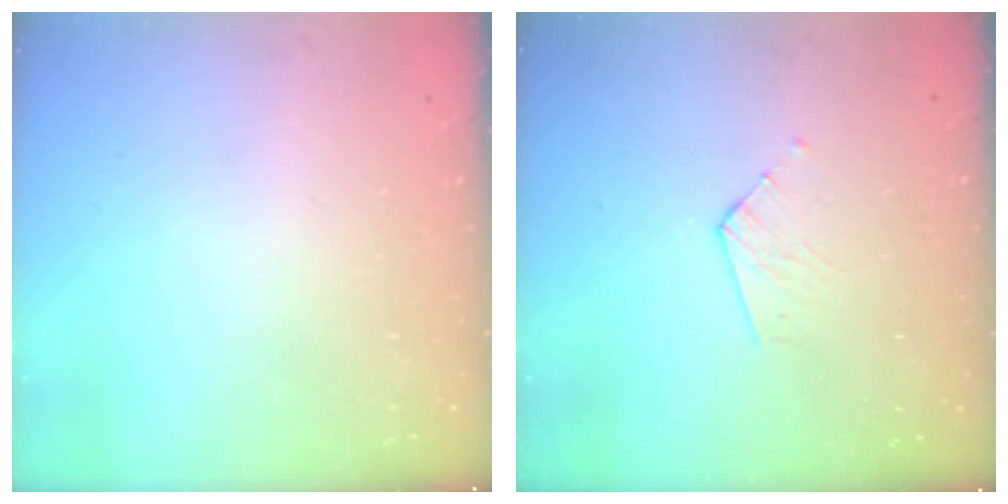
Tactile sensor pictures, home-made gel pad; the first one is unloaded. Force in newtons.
{"total": 3.3, "press": 3.3, "slide": 0.3}